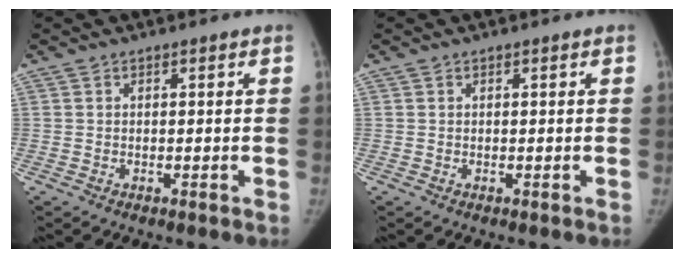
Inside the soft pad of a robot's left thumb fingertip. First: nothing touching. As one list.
[{"total": 0.0}]